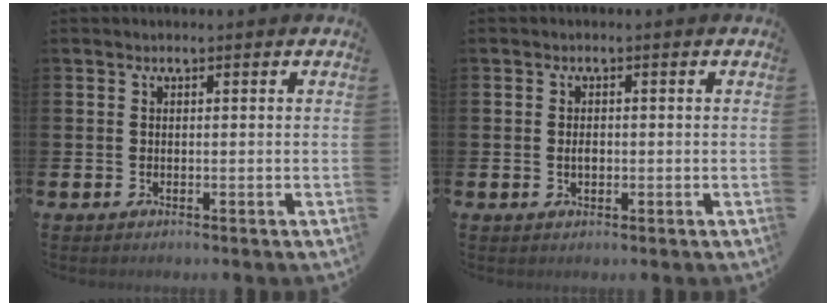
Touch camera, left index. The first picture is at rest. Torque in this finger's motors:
{"motor_torque": [0.07, 0.03, 0.01, 0.04]}